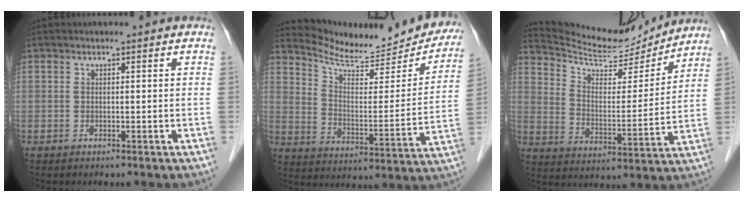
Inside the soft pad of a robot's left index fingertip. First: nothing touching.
{"total": 20.2, "force": [19.2, 3.8, 5.0], "torque": [-0.072, -0.050, 0.265]}
{"total": 14.8, "force": [14.5, 1.5, 2.5], "torque": [-0.056, -0.010, 0.233]}